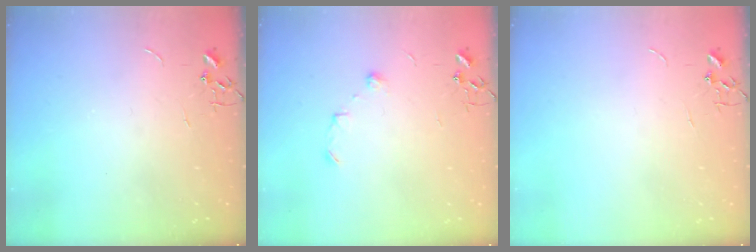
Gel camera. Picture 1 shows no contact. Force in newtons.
{"total": 8.0, "press": 7.9, "slide": 0.7}
{"total": 0.0}